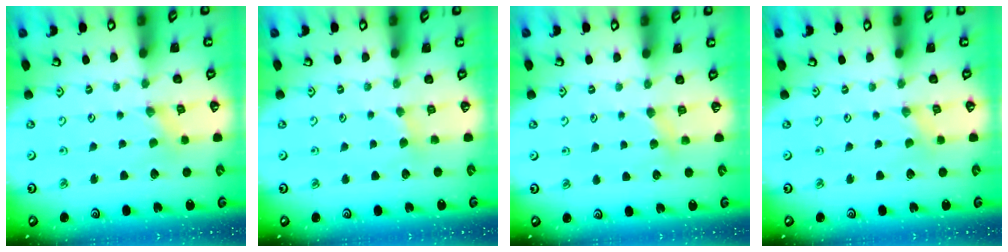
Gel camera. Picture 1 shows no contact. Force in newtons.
{"total": 1.8, "press": 1.8, "slide": 0.3}
{"total": 3.9, "press": 3.9, "slide": 0.5}
{"total": 0.0}